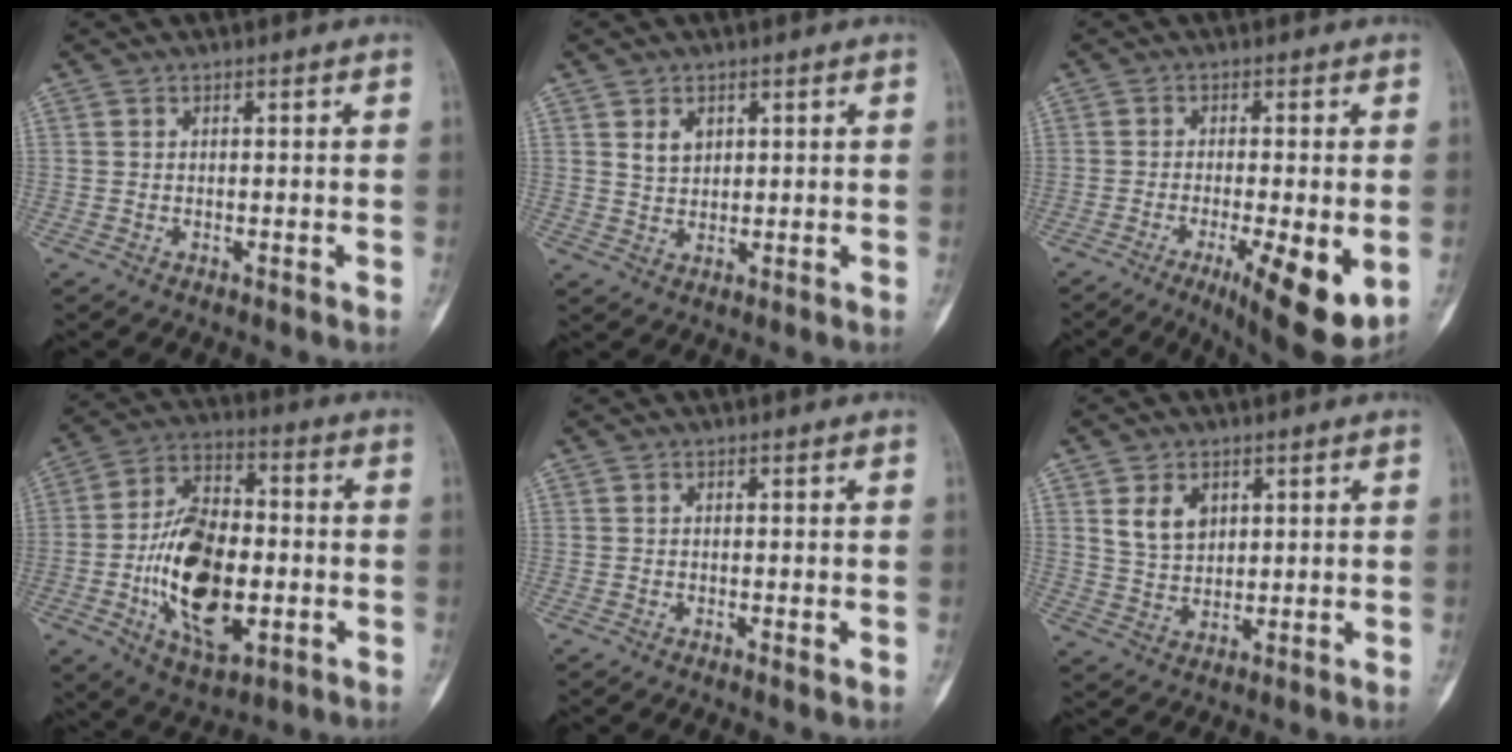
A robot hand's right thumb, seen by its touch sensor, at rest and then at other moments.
{"total": 3.4, "force": [1.5, 2.4, 1.9], "torque": [-0.019, -0.012, 0.031]}
{"total": 12.5, "force": [-3.7, 3.1, 11.5], "torque": [-0.165, -0.021, -0.049]}
{"total": 19.9, "force": [-3.5, 11.0, 16.3], "torque": [-0.268, 0.019, -0.051]}
{"total": 0.8, "force": [-0.2, 0.2, 0.7], "torque": [-0.010, -0.002, -0.003]}
{"total": 6.0, "force": [2.5, 4.2, 3.5], "torque": [-0.045, -0.016, 0.052]}